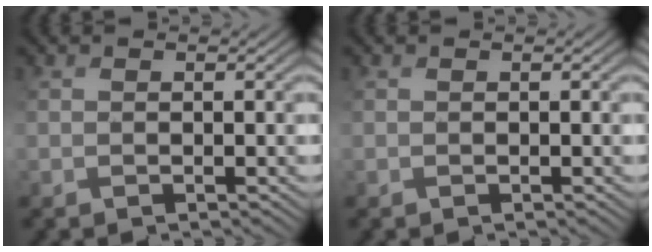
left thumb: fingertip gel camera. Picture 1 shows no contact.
{"total": 0.0}